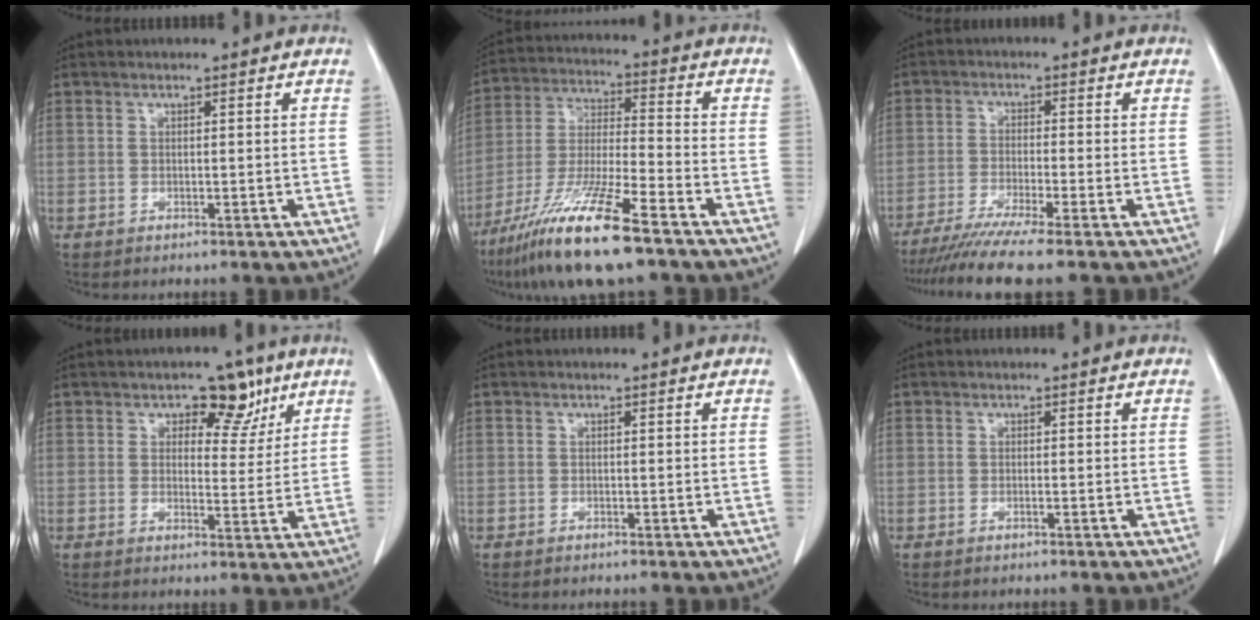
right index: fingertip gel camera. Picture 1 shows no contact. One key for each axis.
{"total": 15.7, "fx": -10.3, "fy": 0.9, "fz": 11.8, "tx": -0.247, "ty": -0.041, "tz": -0.194}
{"total": 8.9, "fx": -7.2, "fy": -1.4, "fz": 5.0, "tx": -0.071, "ty": -0.028, "tz": -0.119}
{"total": 6.3, "fx": 3.6, "fy": 3.8, "fz": 3.5, "tx": -0.030, "ty": 0.003, "tz": 0.047}
{"total": 0.0}
{"total": 0.0}